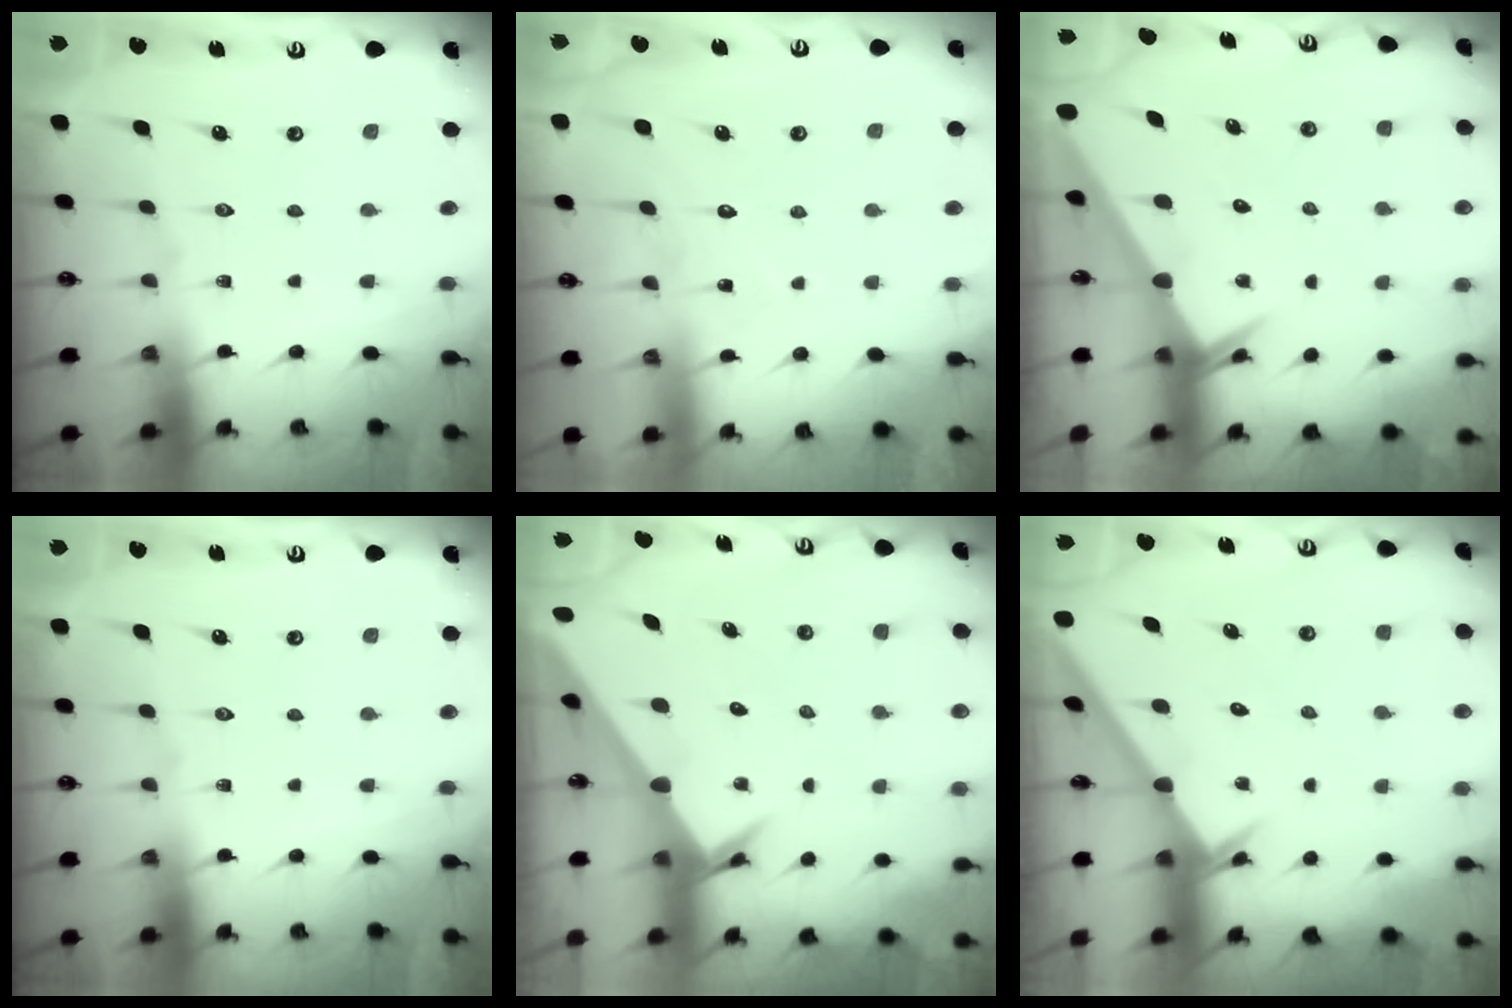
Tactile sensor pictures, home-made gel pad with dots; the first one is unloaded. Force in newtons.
{"total": 6.5, "press": 6.5, "slide": 0.1}
{"total": 3.3, "press": 3.3, "slide": 0.1}
{"total": 0.0}
{"total": 3.5, "press": 3.5, "slide": 0.3}
{"total": 1.8, "press": 1.8, "slide": 0.2}